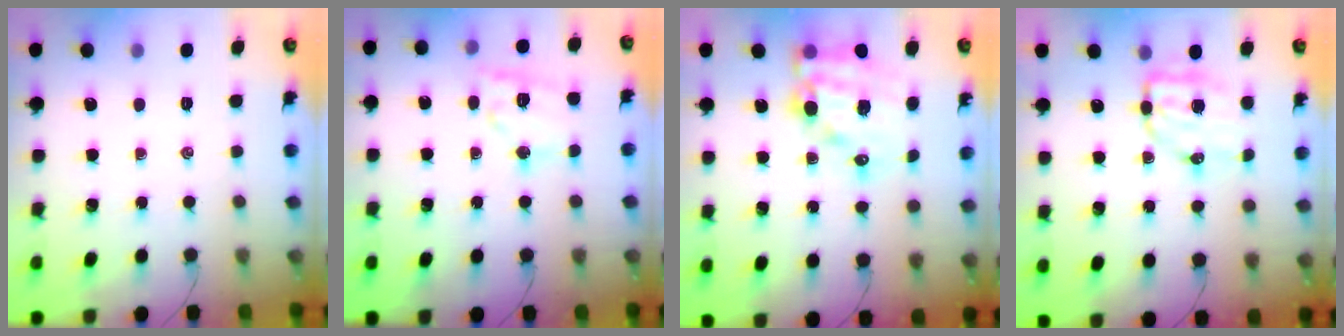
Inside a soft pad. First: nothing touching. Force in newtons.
{"total": 12.6, "press": 12.5, "slide": 1.5}
{"total": 15.2, "press": 14.8, "slide": 3.6}
{"total": 7.8, "press": 7.6, "slide": 1.5}